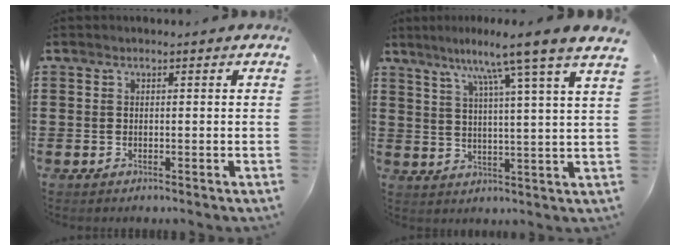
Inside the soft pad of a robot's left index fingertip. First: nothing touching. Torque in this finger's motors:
{"motor_torque": [2.14, 0.00, 0.39, 0.21]}